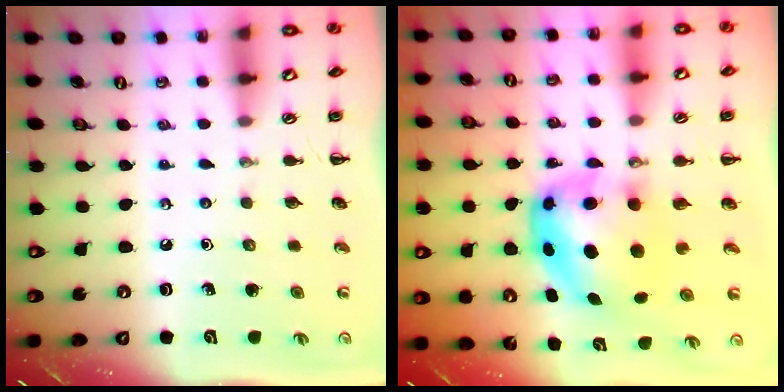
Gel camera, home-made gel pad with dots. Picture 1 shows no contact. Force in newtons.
{"total": 7.3, "press": 7.1, "slide": 1.5}